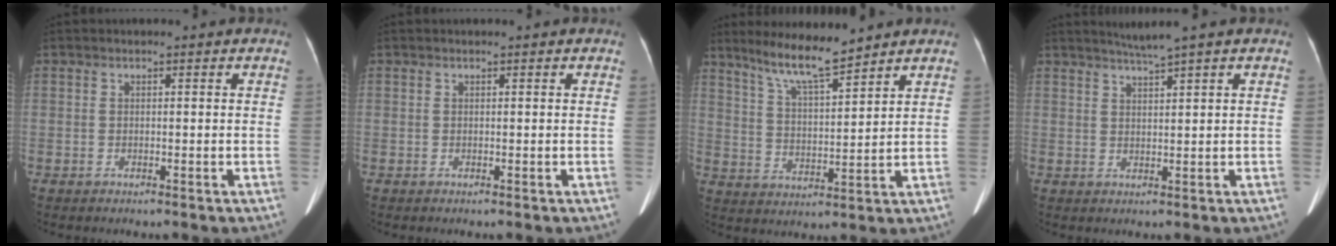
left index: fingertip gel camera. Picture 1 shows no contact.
{"total": 0.0}
{"total": 8.4, "force": [7.1, 0.0, 4.3], "torque": [-0.084, -0.002, 0.134]}
{"total": 3.0, "force": [2.4, -1.2, 1.4], "torque": [-0.030, -0.002, 0.050]}